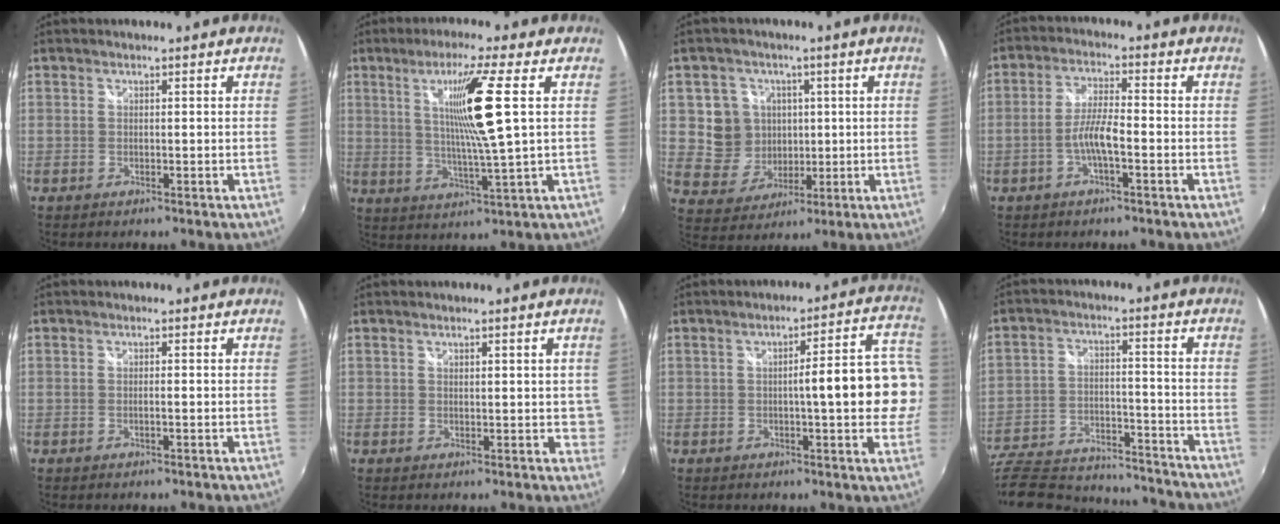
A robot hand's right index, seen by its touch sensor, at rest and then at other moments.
{"total": 10.9, "force": [3.3, -3.0, 9.9], "torque": [-0.164, -0.016, 0.063]}
{"total": 8.9, "force": [1.5, 8.6, 1.9], "torque": [-0.062, 0.016, 0.036]}
{"total": 5.1, "force": [-2.0, 0.7, 4.6], "torque": [-0.096, 0.007, -0.039]}
{"total": 0.8, "force": [-0.4, -0.1, 0.7], "torque": [-0.011, -0.001, -0.007]}
{"total": 1.8, "force": [0.9, -0.1, 1.5], "torque": [-0.001, -0.004, 0.024]}
{"total": 11.0, "force": [-0.4, 0.2, 11.0], "torque": [-0.129, 0.009, 0.003]}
{"total": 26.5, "force": [-22.1, 9.7, 11.0], "torque": [-0.245, -0.013, -0.297]}